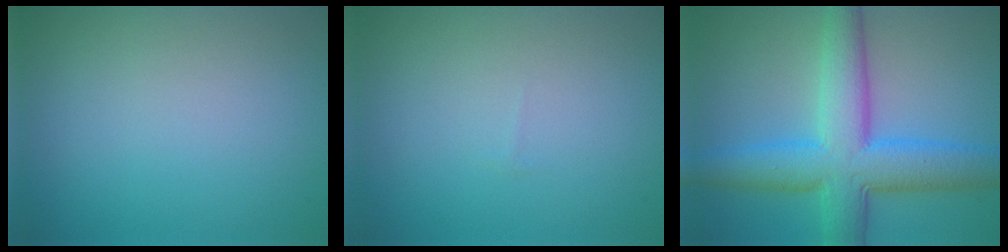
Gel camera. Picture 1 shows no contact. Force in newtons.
{"total": 0.0}
{"total": 8.6, "press": 8.6, "slide": 0.5}